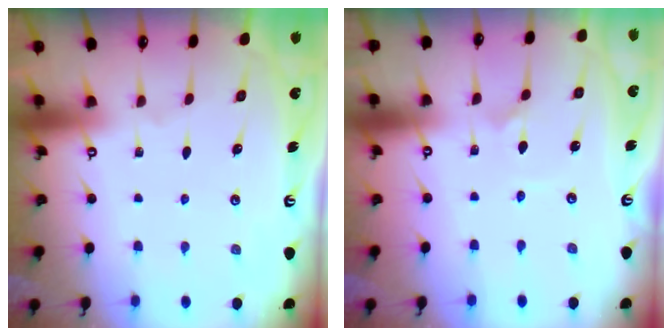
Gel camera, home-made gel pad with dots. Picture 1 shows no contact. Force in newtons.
{"total": 1.1, "press": 1.0, "slide": 0.2}